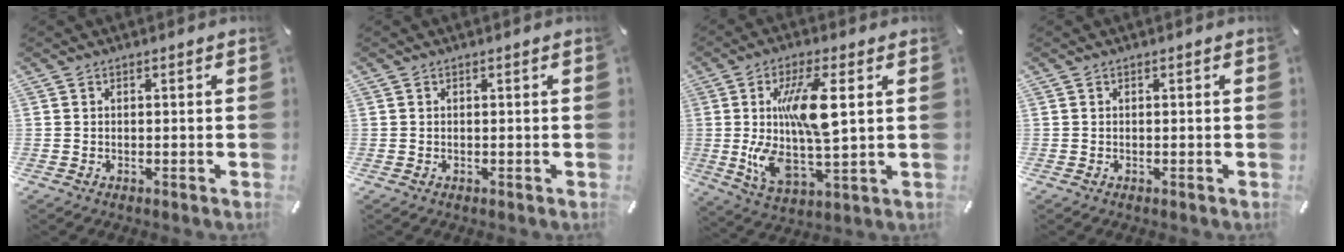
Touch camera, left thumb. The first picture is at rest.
{"total": 0.0}
{"total": 15.6, "force": [2.9, 5.0, 14.5], "torque": [-0.303, -0.015, 0.040]}
{"total": 0.0}